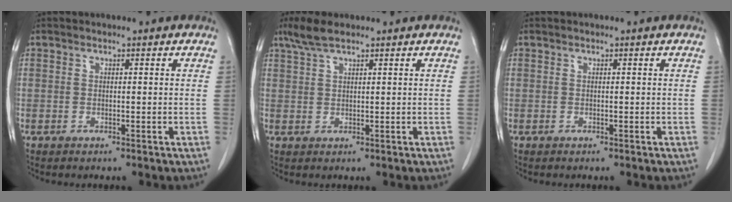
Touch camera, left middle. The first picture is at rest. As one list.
[{"total": 3.7, "force": [2.8, 0.7, 2.3], "torque": [-0.058, 0.011, 0.061]}, {"total": 0.0}]